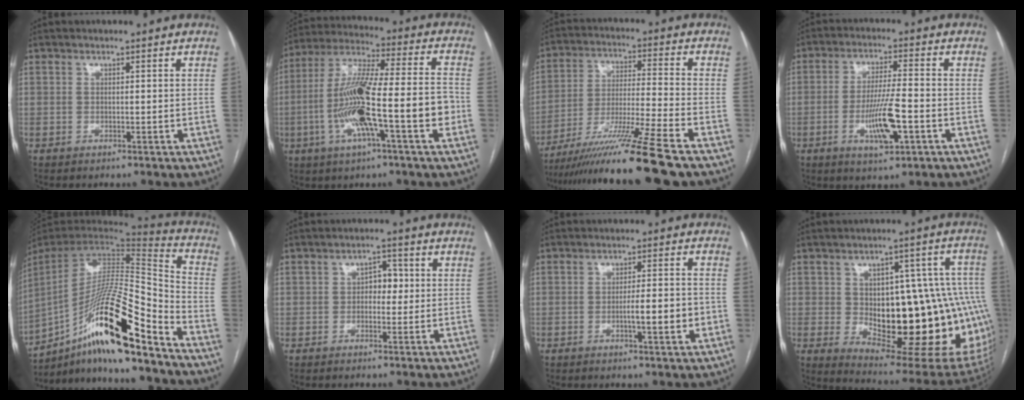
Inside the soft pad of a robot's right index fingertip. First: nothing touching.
{"total": 17.9, "force": [-4.5, 1.8, 17.3], "torque": [-0.321, 0.007, -0.077]}
{"total": 16.3, "force": [-12.7, -2.9, 9.8], "torque": [-0.188, -0.034, -0.222]}
{"total": 8.7, "force": [-2.8, 1.3, 8.1], "torque": [-0.151, -0.006, -0.048]}
{"total": 24.4, "force": [-15.7, 2.3, 18.6], "torque": [-0.326, -0.003, -0.275]}
{"total": 3.4, "force": [0.2, 2.1, 2.6], "torque": [-0.034, 0.013, 0.001]}
{"total": 6.0, "force": [-1.5, 0.7, 5.7], "torque": [-0.090, 0.001, -0.019]}
{"total": 27.8, "force": [-3.2, 11.2, 25.3], "torque": [-0.264, 0.024, -0.015]}